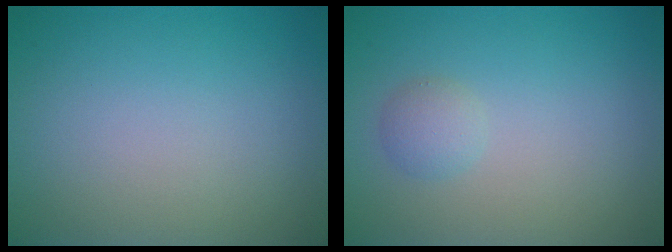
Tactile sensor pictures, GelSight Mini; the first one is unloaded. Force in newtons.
{"total": 1.3, "press": 1.3, "slide": 0.2}